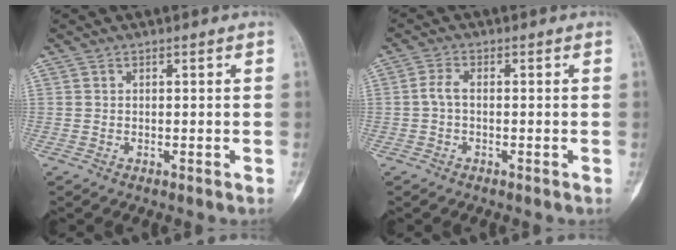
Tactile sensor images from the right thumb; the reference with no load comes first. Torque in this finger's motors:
{"motor_torque": [0.23, 0.38, 0.18, -0.39, -0.02]}